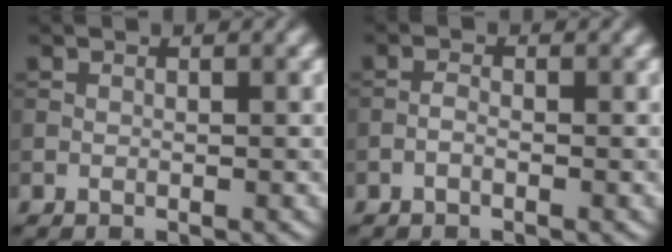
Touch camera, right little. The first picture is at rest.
{"total": 0.8, "force": [-0.5, 0.2, 0.6], "torque": [-0.013, 0.001, -0.013]}